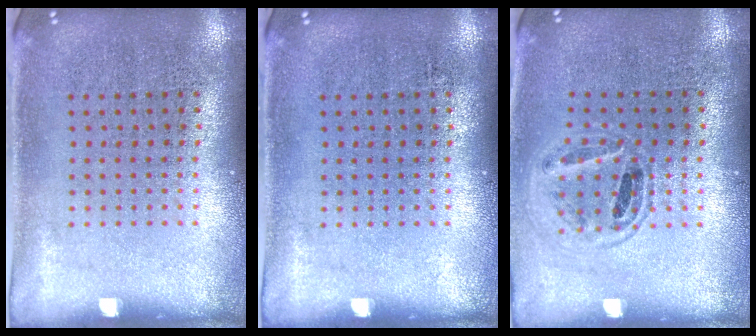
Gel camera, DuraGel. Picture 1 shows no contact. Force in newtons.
{"total": 0.0}
{"total": 0.9, "press": 0.9, "slide": 0.1}